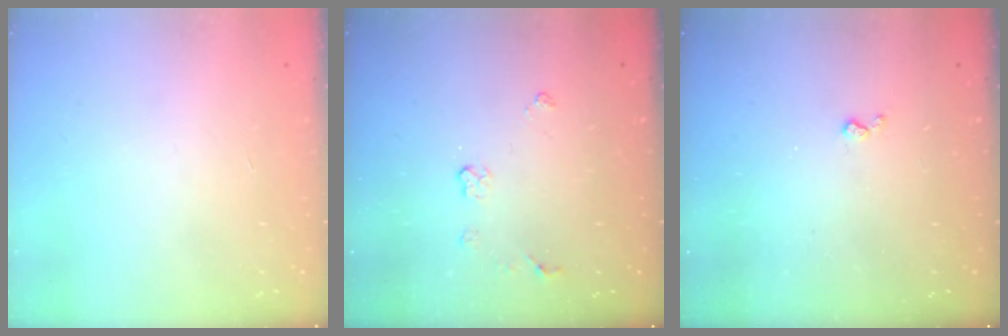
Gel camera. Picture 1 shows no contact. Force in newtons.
{"total": 3.9, "press": 3.8, "slide": 0.6}
{"total": 2.9, "press": 2.9, "slide": 0.5}